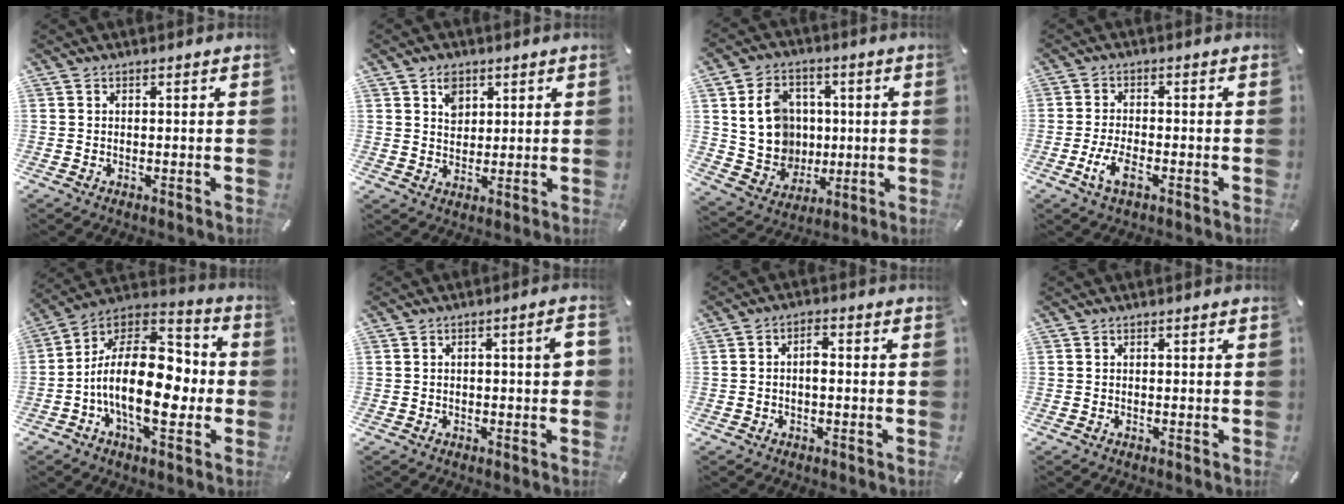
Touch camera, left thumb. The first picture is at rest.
{"total": 5.0, "force": [2.5, 4.2, 1.3], "torque": [-0.015, 0.000, 0.042]}
{"total": 12.6, "force": [2.3, 11.4, 4.9], "torque": [-0.090, 0.006, 0.058]}
{"total": 5.1, "force": [-2.1, 1.9, 4.2], "torque": [-0.094, -0.003, -0.041]}
{"total": 22.5, "force": [-4.2, 12.9, 17.9], "torque": [-0.324, 0.014, -0.067]}
{"total": 4.7, "force": [0.0, 1.7, 4.4], "torque": [-0.060, 0.007, -0.004]}
{"total": 2.7, "force": [-0.3, 1.5, 2.2], "torque": [-0.044, 0.009, -0.007]}
{"total": 0.0}